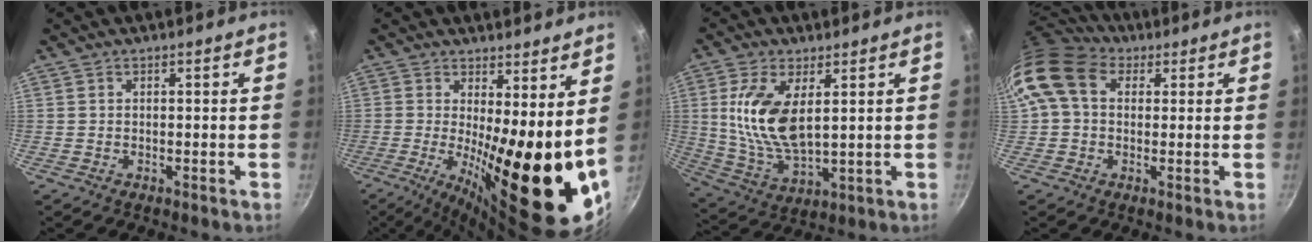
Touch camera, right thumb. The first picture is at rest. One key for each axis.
{"total": 19.3, "fx": 0.3, "fy": 5.9, "fz": 18.3, "tx": -0.252, "ty": -0.035, "tz": 0.011}
{"total": 13.4, "fx": 3.1, "fy": 6.5, "fz": 11.4, "tx": -0.222, "ty": -0.022, "tz": 0.067}
{"total": 12.8, "fx": 3.4, "fy": 9.5, "fz": 7.8, "tx": -0.141, "ty": 0.022, "tz": 0.044}